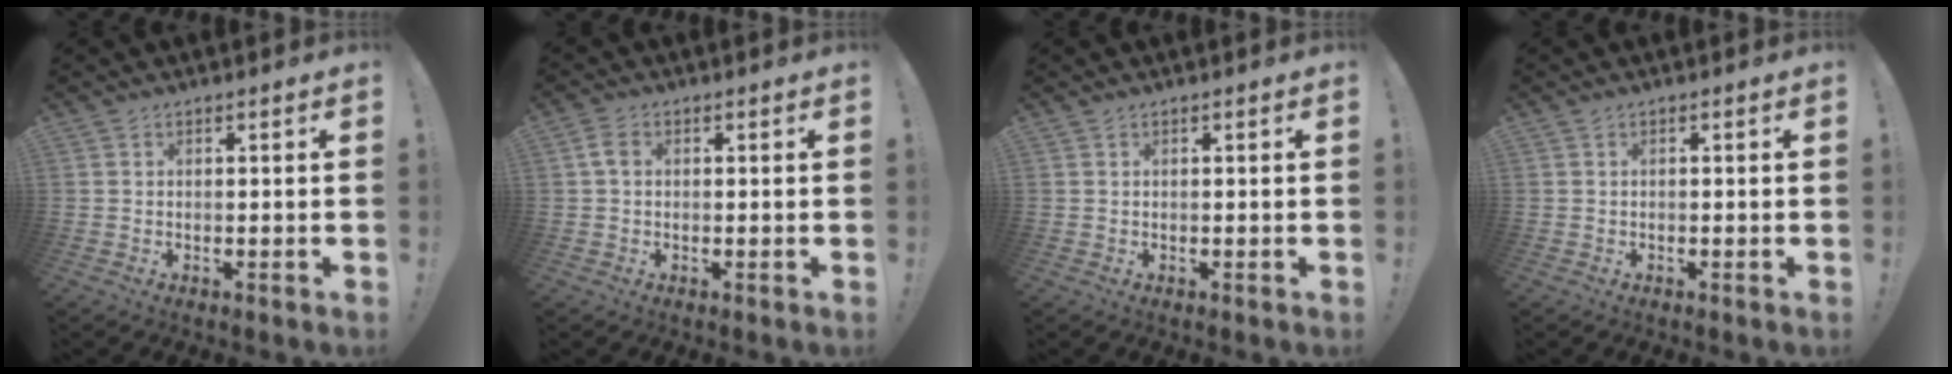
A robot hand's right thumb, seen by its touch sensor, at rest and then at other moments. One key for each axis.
{"total": 3.4, "fx": 0.5, "fy": 2.5, "fz": 2.3, "tx": -0.038, "ty": 0.006, "tz": 0.010}
{"total": 0.0}
{"total": 0.0}